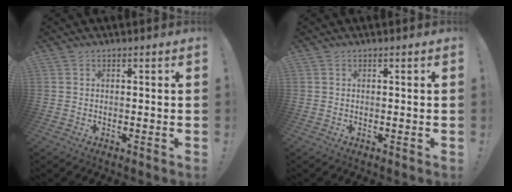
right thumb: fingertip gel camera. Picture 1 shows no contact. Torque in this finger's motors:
{"motor_torque": [0.00, 0.00, 0.00, 0.00, 0.00]}